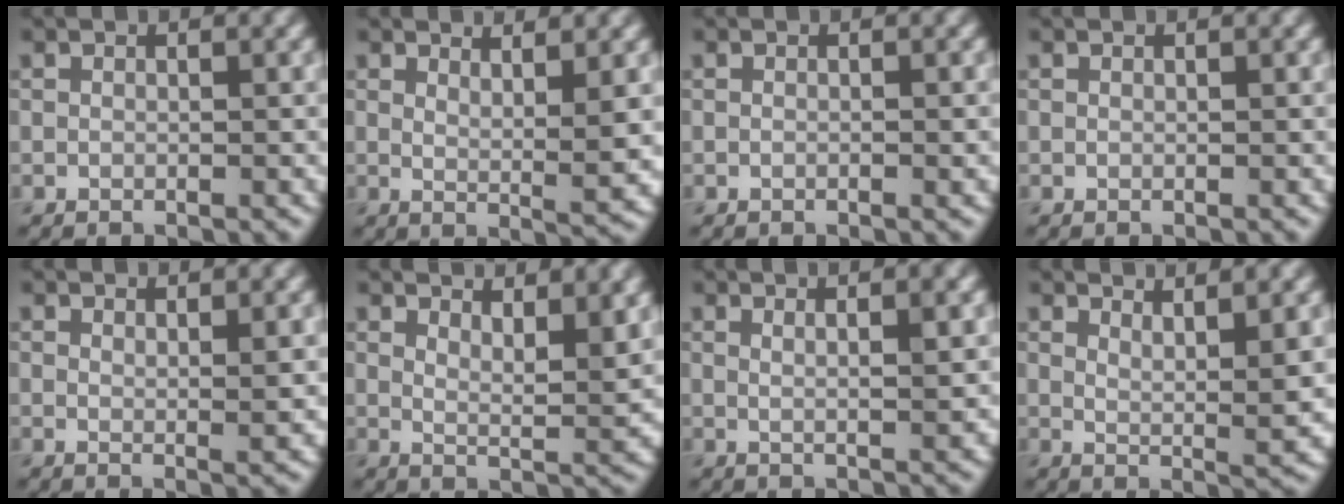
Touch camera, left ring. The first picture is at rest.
{"total": 4.1, "force": [2.3, 0.8, 3.3], "torque": [-0.043, -0.008, 0.037]}
{"total": 0.7, "force": [-0.2, 0.1, 0.6], "torque": [-0.012, -0.002, -0.006]}
{"total": 0.0}
{"total": 1.9, "force": [1.1, 0.4, 1.5], "torque": [-0.018, -0.005, 0.017]}
{"total": 5.7, "force": [3.7, 1.7, 4.0], "torque": [-0.048, 0.001, 0.057]}
{"total": 4.1, "force": [1.7, 1.3, 3.6], "torque": [-0.029, 0.010, 0.005]}
{"total": 4.6, "force": [2.9, 0.9, 3.4], "torque": [-0.044, -0.004, 0.049]}